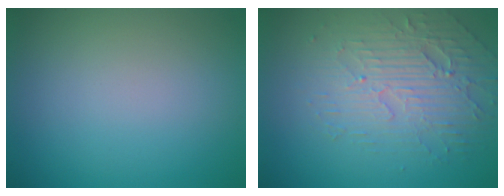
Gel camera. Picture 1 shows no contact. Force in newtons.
{"total": 4.3, "press": 3.8, "slide": 2.1}